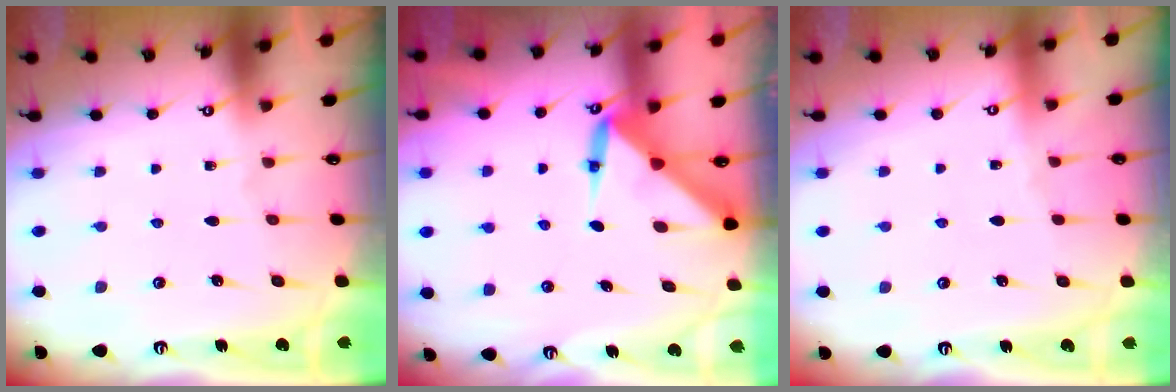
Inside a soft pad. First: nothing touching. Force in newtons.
{"total": 3.9, "press": 3.9, "slide": 0.3}
{"total": 0.8, "press": 0.7, "slide": 0.3}